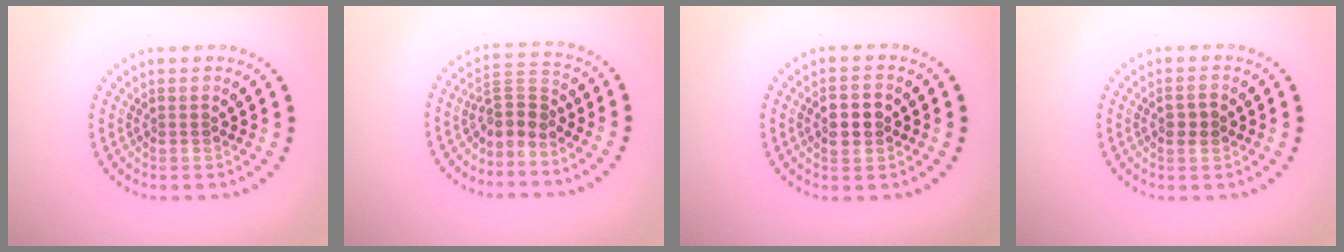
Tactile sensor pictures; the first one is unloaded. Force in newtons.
{"total": 2.6, "press": 1.9, "slide": 1.8}
{"total": 2.9, "press": 2.9, "slide": 0.2}
{"total": 1.8, "press": 1.8, "slide": 0.2}